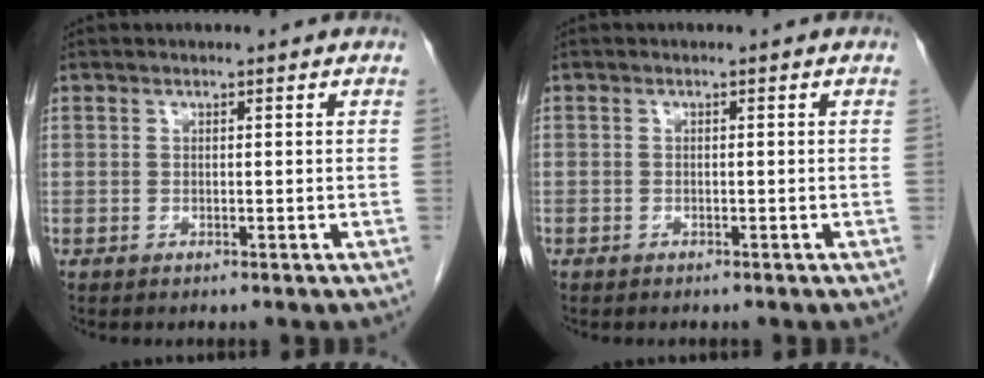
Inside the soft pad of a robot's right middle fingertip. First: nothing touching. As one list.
[{"total": 0.5, "force": [-0.4, 0.3, 0.0], "torque": [-0.005, 0.002, -0.007]}]